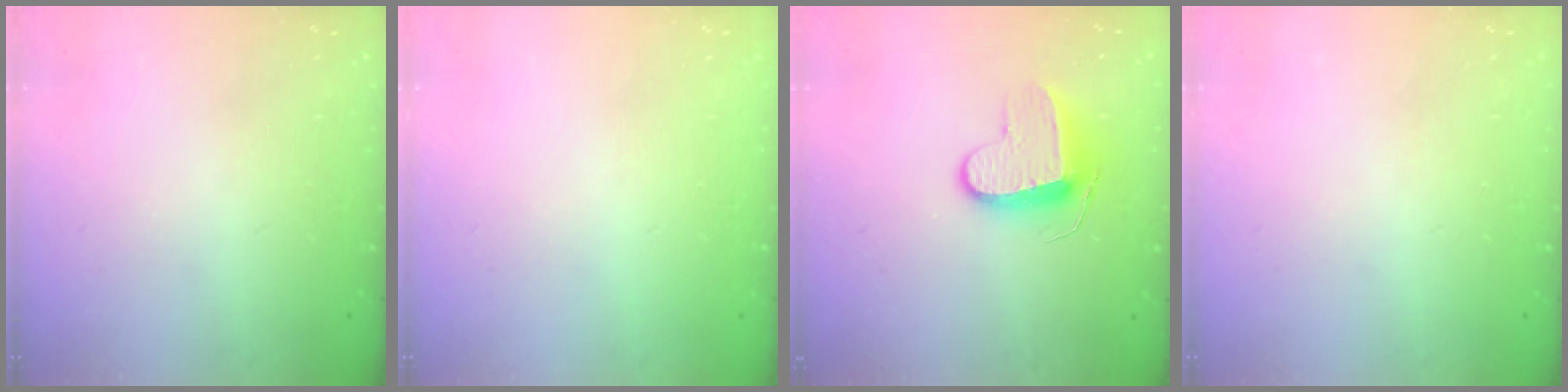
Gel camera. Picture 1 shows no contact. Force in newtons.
{"total": 0.0}
{"total": 9.4, "press": 9.4, "slide": 0.5}
{"total": 0.0}